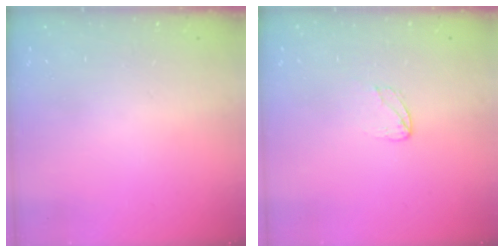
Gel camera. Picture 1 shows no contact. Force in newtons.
{"total": 3.6, "press": 3.6, "slide": 0.3}